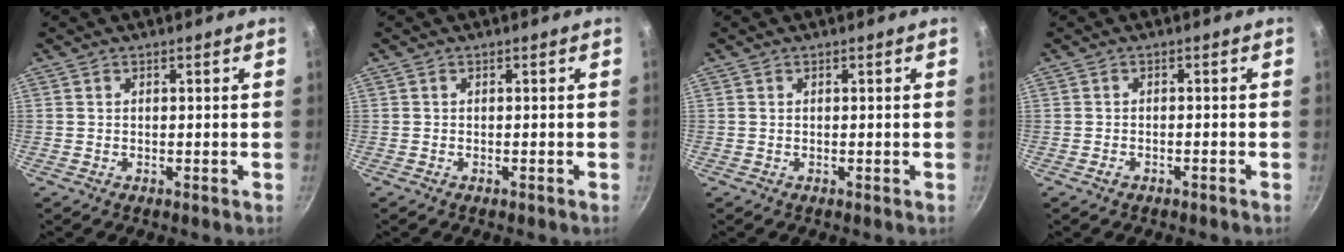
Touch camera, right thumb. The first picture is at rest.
{"total": 0.0}
{"total": 0.0}
{"total": 1.1, "force": [-0.9, 0.4, 0.5], "torque": [-0.019, 0.011, -0.015]}